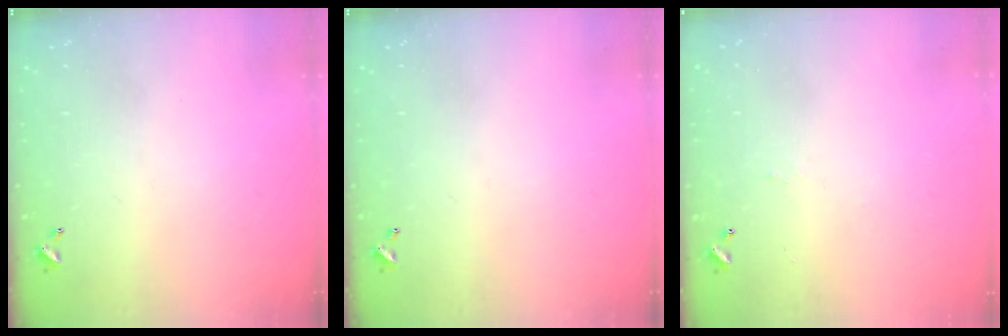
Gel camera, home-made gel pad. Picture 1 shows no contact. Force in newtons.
{"total": 0.0}
{"total": 3.2, "press": 3.2, "slide": 0.5}